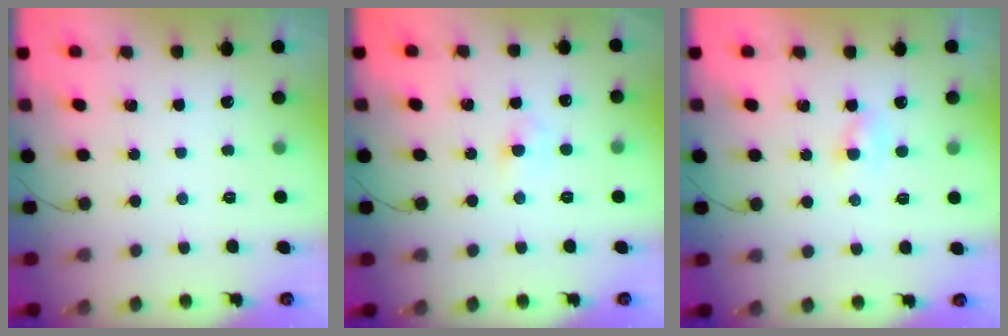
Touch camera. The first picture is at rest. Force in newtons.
{"total": 2.5, "press": 2.3, "slide": 0.9}
{"total": 1.6, "press": 1.4, "slide": 0.7}